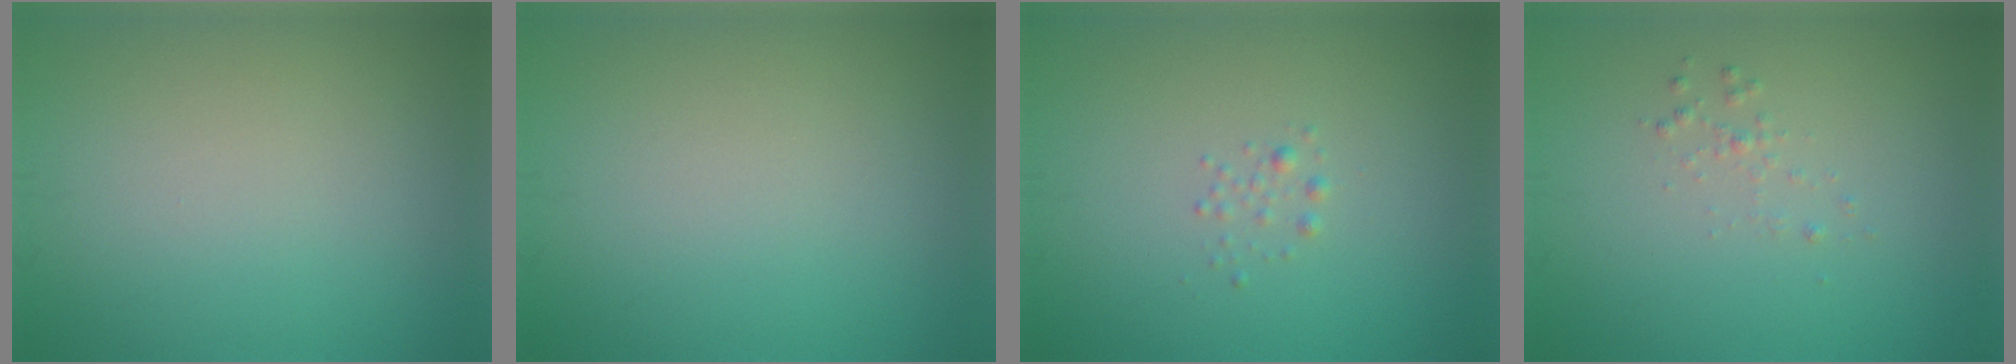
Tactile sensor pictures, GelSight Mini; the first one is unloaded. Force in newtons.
{"total": 0.0}
{"total": 0.7, "press": 0.7, "slide": 0.0}
{"total": 0.7, "press": 0.7, "slide": 0.1}